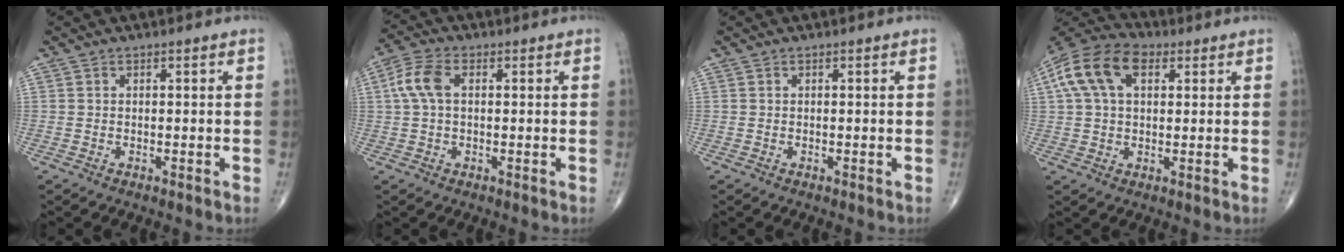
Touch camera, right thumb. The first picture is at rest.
{"total": 6.0, "force": [1.0, 3.4, 4.9], "torque": [-0.116, 0.019, 0.016]}
{"total": 0.0}
{"total": 13.0, "force": [4.3, 7.9, 9.4], "torque": [-0.180, 0.027, 0.073]}